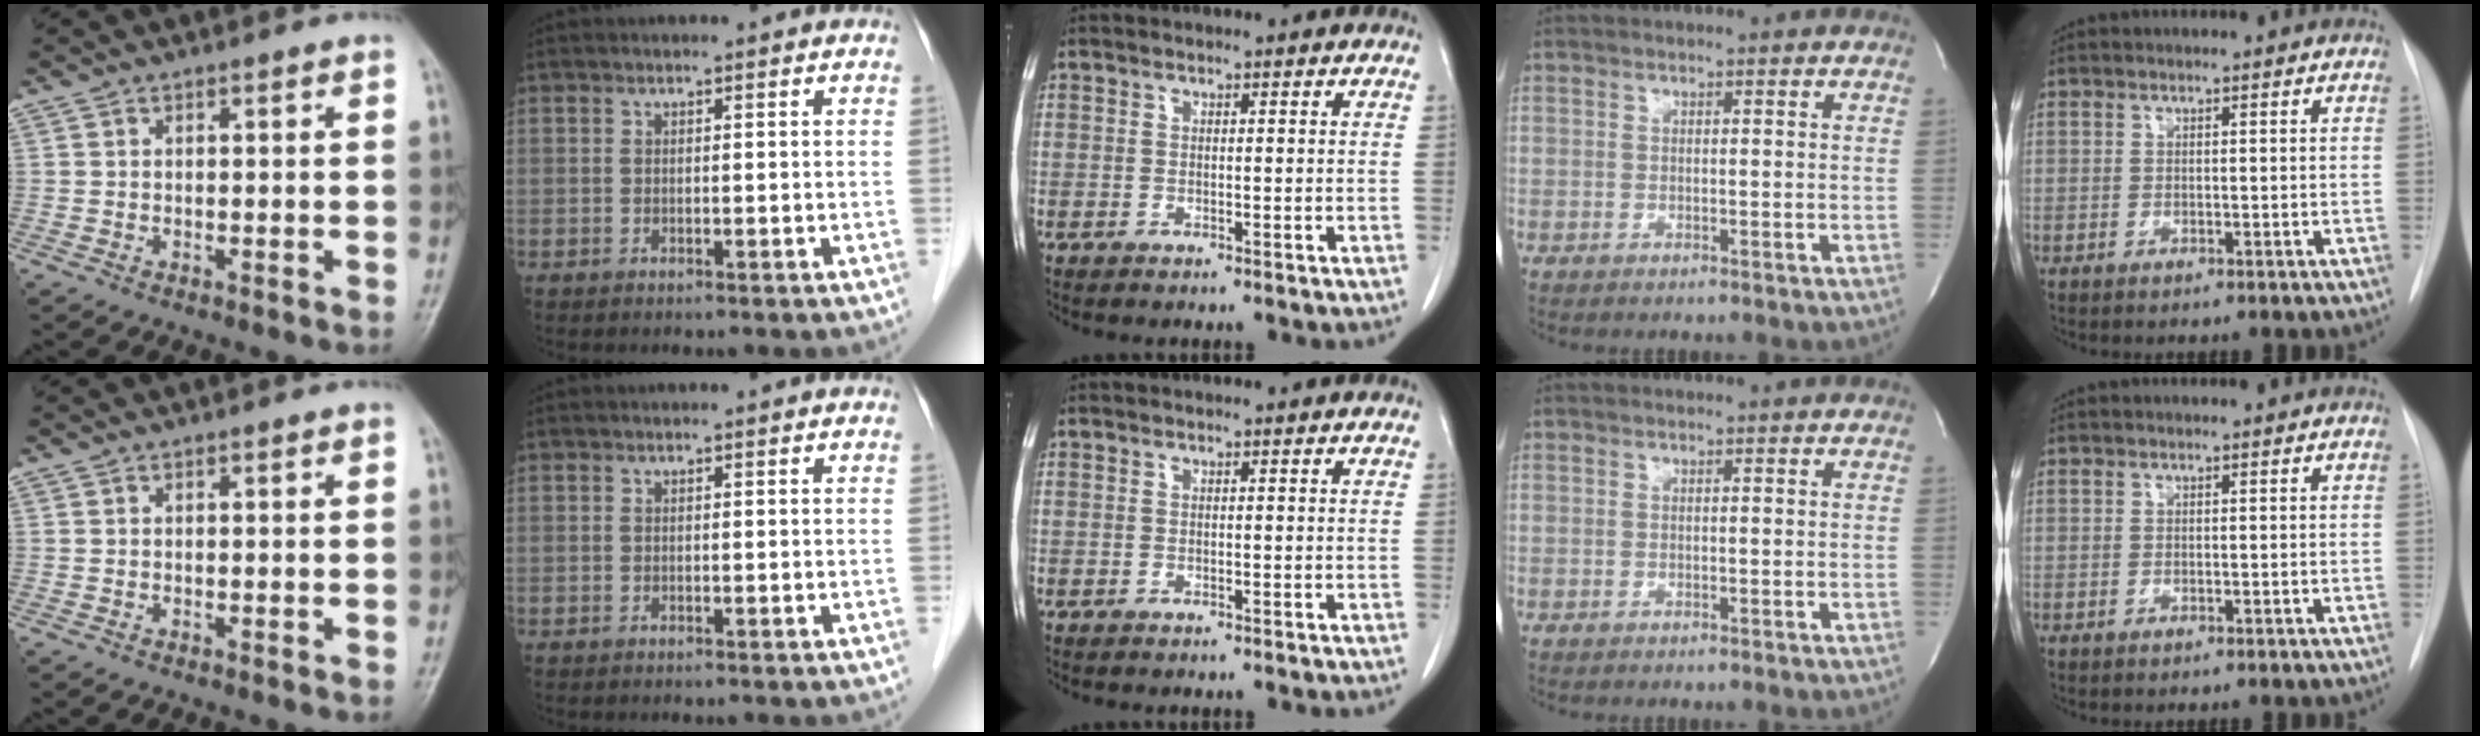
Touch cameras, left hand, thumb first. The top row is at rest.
{}